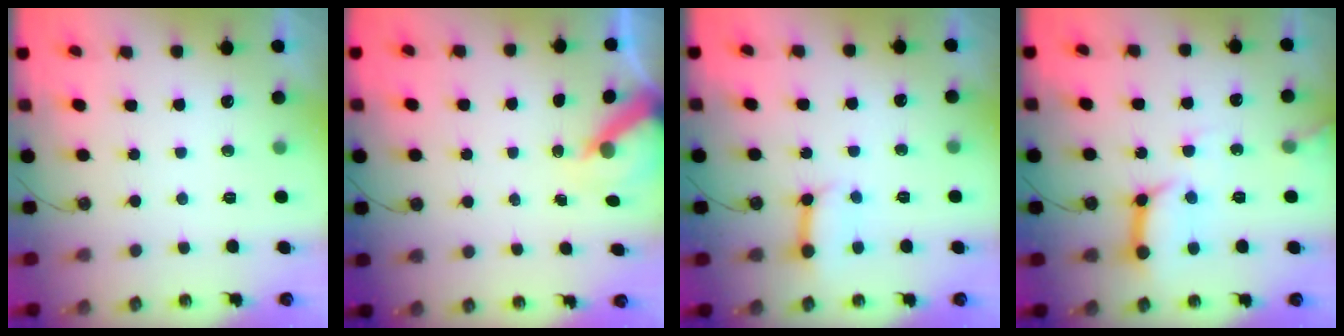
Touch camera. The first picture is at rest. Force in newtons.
{"total": 5.6, "press": 5.6, "slide": 0.5}
{"total": 7.9, "press": 7.8, "slide": 0.9}
{"total": 12.2, "press": 12.1, "slide": 1.4}